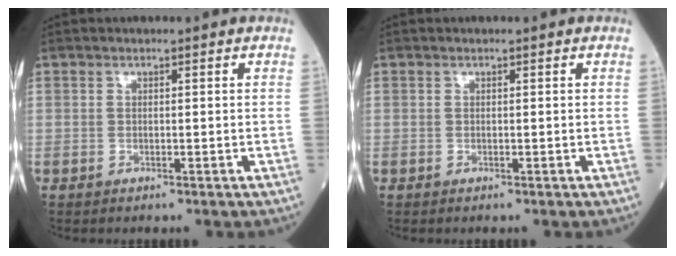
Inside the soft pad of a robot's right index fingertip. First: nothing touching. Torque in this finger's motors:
{"motor_torque": [0.00, 0.00, 0.00, 0.00]}